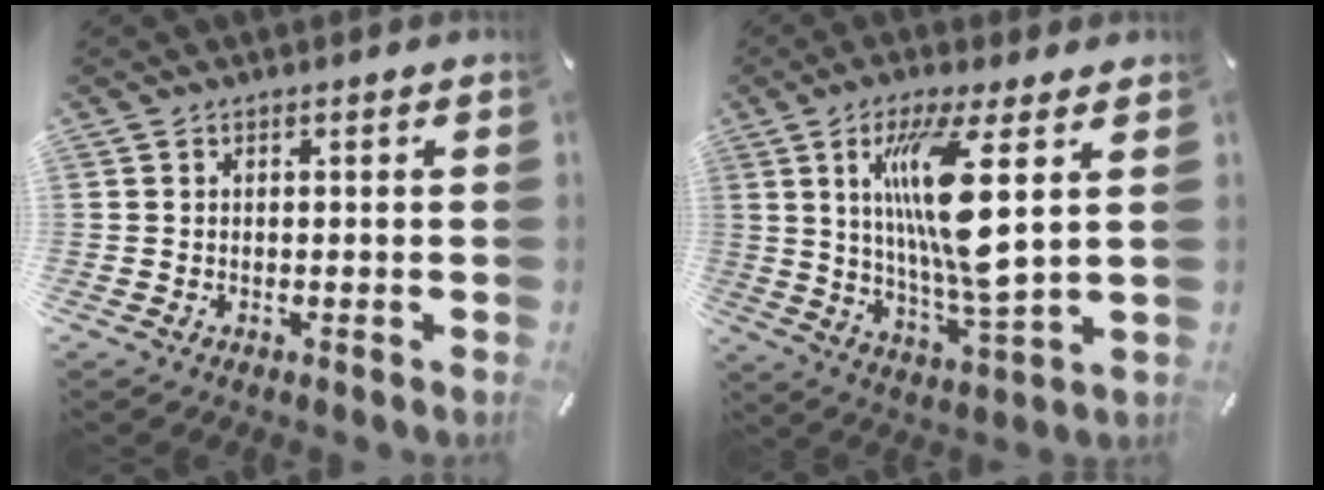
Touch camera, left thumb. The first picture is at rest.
{"total": 17.3, "force": [4.9, 3.1, 16.3], "torque": [-0.336, -0.021, 0.062]}